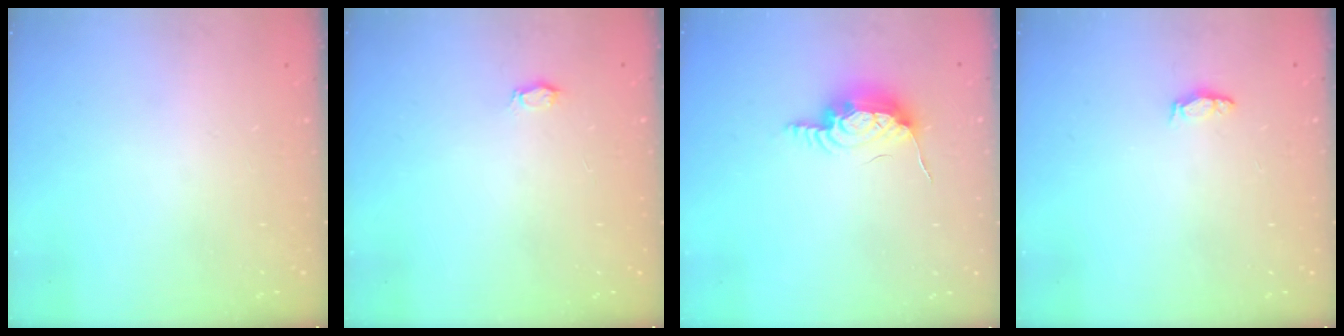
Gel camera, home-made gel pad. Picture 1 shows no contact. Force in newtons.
{"total": 2.7, "press": 2.7, "slide": 0.3}
{"total": 10.3, "press": 10.1, "slide": 1.8}
{"total": 3.4, "press": 2.6, "slide": 2.1}